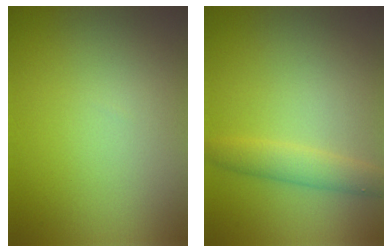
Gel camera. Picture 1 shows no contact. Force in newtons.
{"total": 2.4, "press": 2.4, "slide": 0.1}